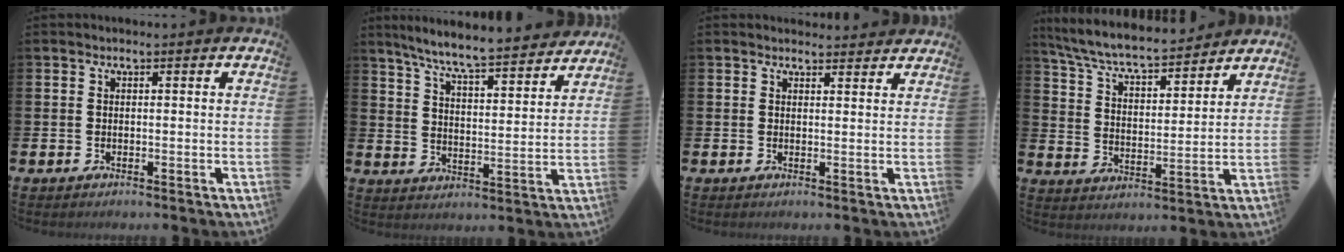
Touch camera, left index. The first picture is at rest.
{"total": 7.2, "force": [6.7, 0.1, 2.5], "torque": [-0.078, -0.046, 0.117]}
{"total": 1.3, "force": [1.2, 0.2, -0.1], "torque": [0.010, -0.007, 0.021]}
{"total": 7.3, "force": [6.9, 1.0, 2.3], "torque": [-0.078, -0.047, 0.118]}